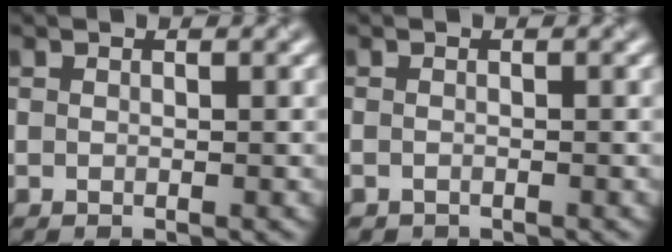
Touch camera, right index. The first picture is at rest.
{"total": 0.6, "force": [-0.6, 0.1, -0.1], "torque": [0.001, -0.007, -0.010]}